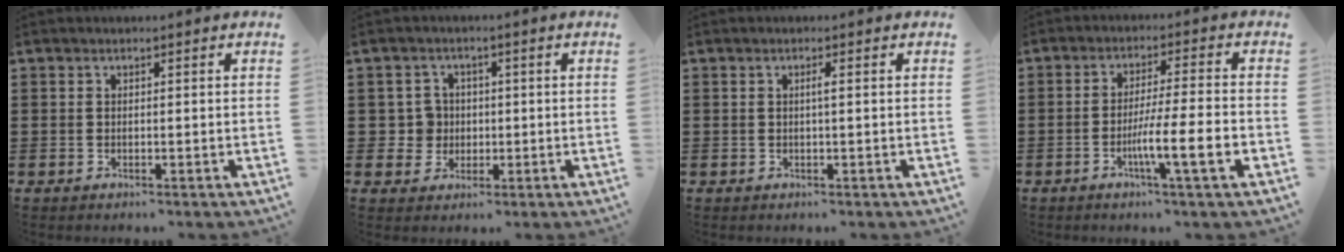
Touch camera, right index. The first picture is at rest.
{"total": 3.9, "force": [-0.2, 3.7, 0.9], "torque": [-0.037, 0.011, -0.007]}
{"total": 0.9, "force": [0.0, -0.1, 0.9], "torque": [-0.017, -0.003, 0.000]}
{"total": 8.0, "force": [-2.9, 0.1, 7.4], "torque": [-0.128, -0.010, -0.052]}